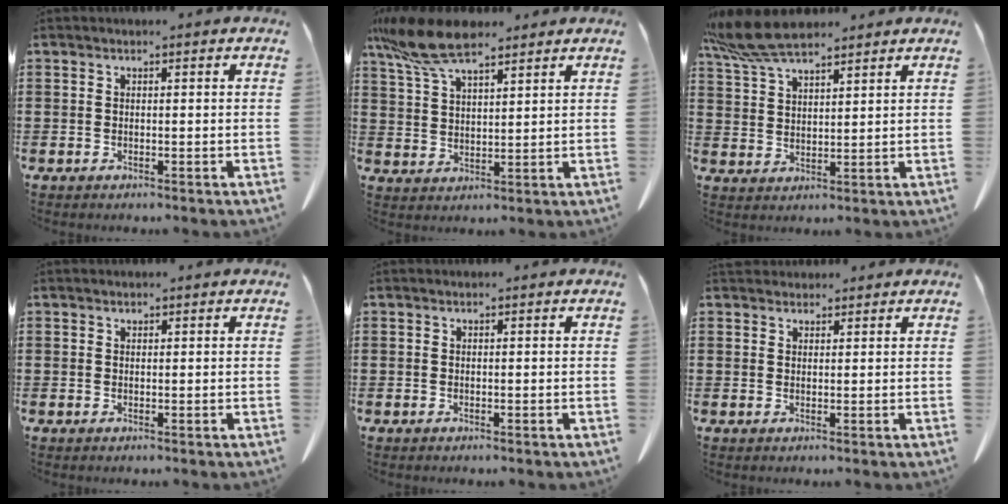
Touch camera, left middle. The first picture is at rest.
{"total": 9.9, "force": [7.3, 2.7, 6.1], "torque": [-0.142, -0.013, 0.138]}
{"total": 8.1, "force": [6.7, 2.0, 4.2], "torque": [-0.108, -0.013, 0.126]}
{"total": 0.6, "force": [0.6, 0.2, 0.1], "torque": [-0.004, -0.002, 0.013]}
{"total": 0.0}
{"total": 2.1, "force": [2.0, 0.7, 0.1], "torque": [-0.007, 0.000, 0.040]}